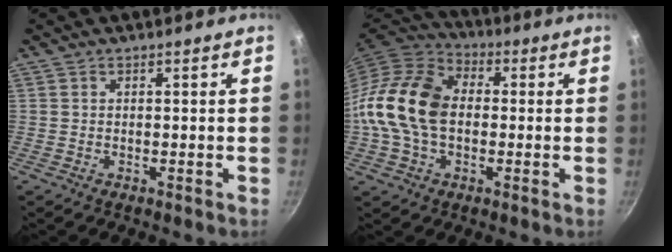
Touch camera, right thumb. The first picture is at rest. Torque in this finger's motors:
{"motor_torque": [2.20, 2.53, 0.45, -0.38, 0.17]}